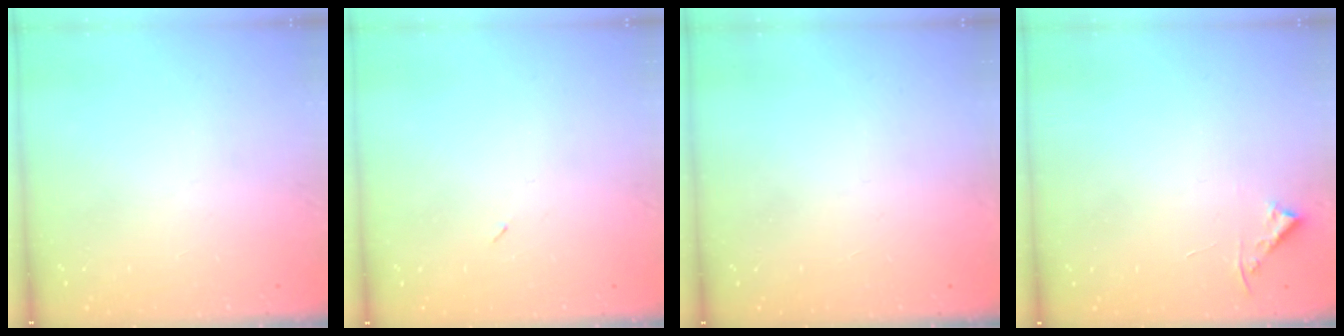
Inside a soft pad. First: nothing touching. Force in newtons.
{"total": 2.2, "press": 2.1, "slide": 0.9}
{"total": 1.5, "press": 1.5, "slide": 0.1}
{"total": 3.8, "press": 3.8, "slide": 0.6}